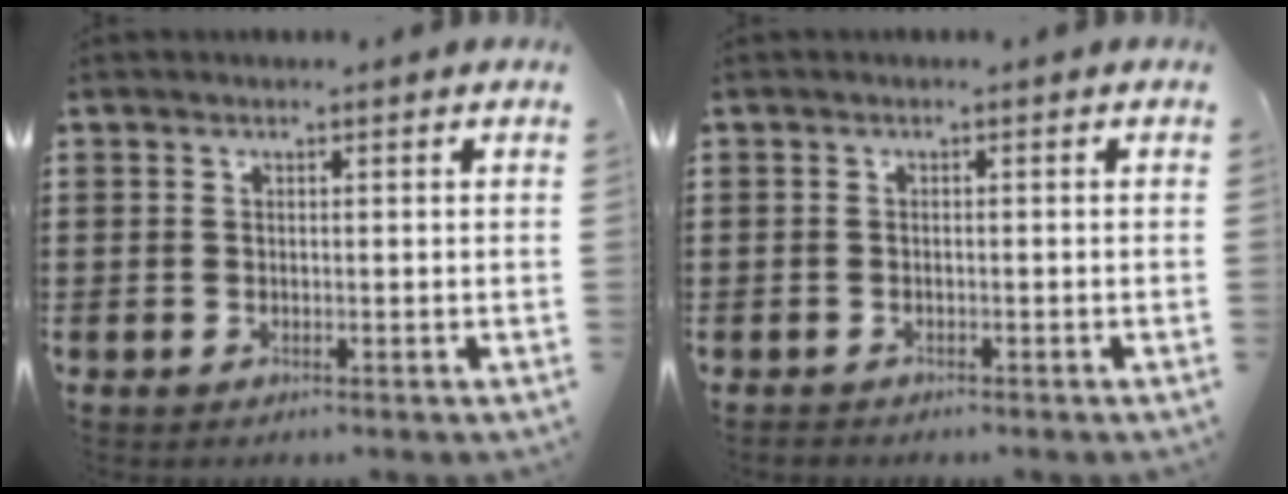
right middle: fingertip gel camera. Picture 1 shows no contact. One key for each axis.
{"total": 0.7, "fx": -0.6, "fy": 0.3, "fz": 0.0, "tx": -0.001, "ty": 0.001, "tz": -0.014}